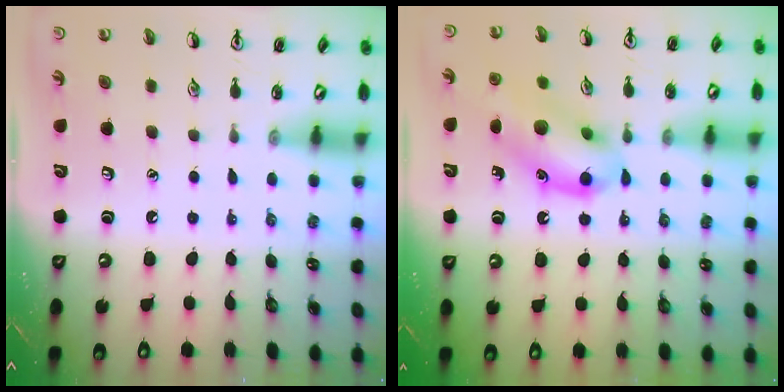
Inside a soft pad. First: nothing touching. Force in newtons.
{"total": 12.7, "press": 12.6, "slide": 1.4}